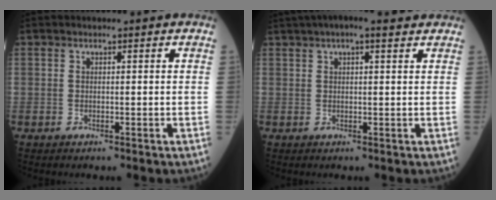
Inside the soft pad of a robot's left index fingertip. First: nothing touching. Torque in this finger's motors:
{"motor_torque": [1.07, -1.07, 0.54, 0.12]}